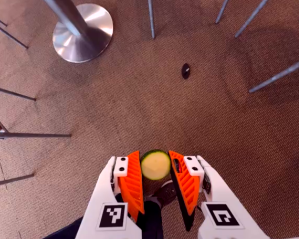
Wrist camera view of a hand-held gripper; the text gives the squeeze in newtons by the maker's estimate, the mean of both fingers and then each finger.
{"total": 6.8, "left": 6.0, "right": 7.5}